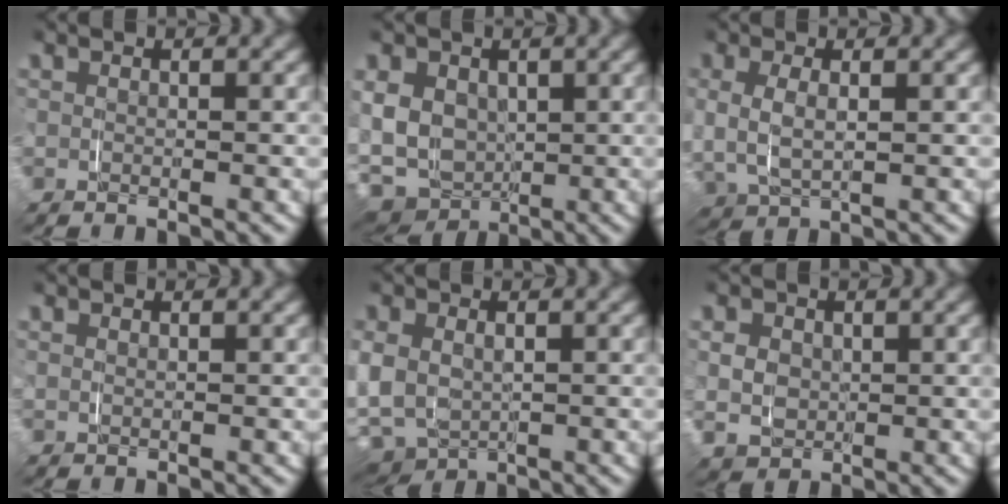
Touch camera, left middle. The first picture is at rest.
{"total": 11.6, "force": [-2.1, 10.8, 3.6], "torque": [-0.099, -0.050, -0.032]}
{"total": 1.5, "force": [0.8, 1.2, 0.6], "torque": [-0.024, -0.003, 0.008]}
{"total": 0.0}
{"total": 8.5, "force": [-3.1, 7.6, 2.2], "torque": [-0.070, -0.035, -0.046]}
{"total": 2.4, "force": [0.0, 2.4, 0.2], "torque": [-0.008, -0.017, 0.009]}